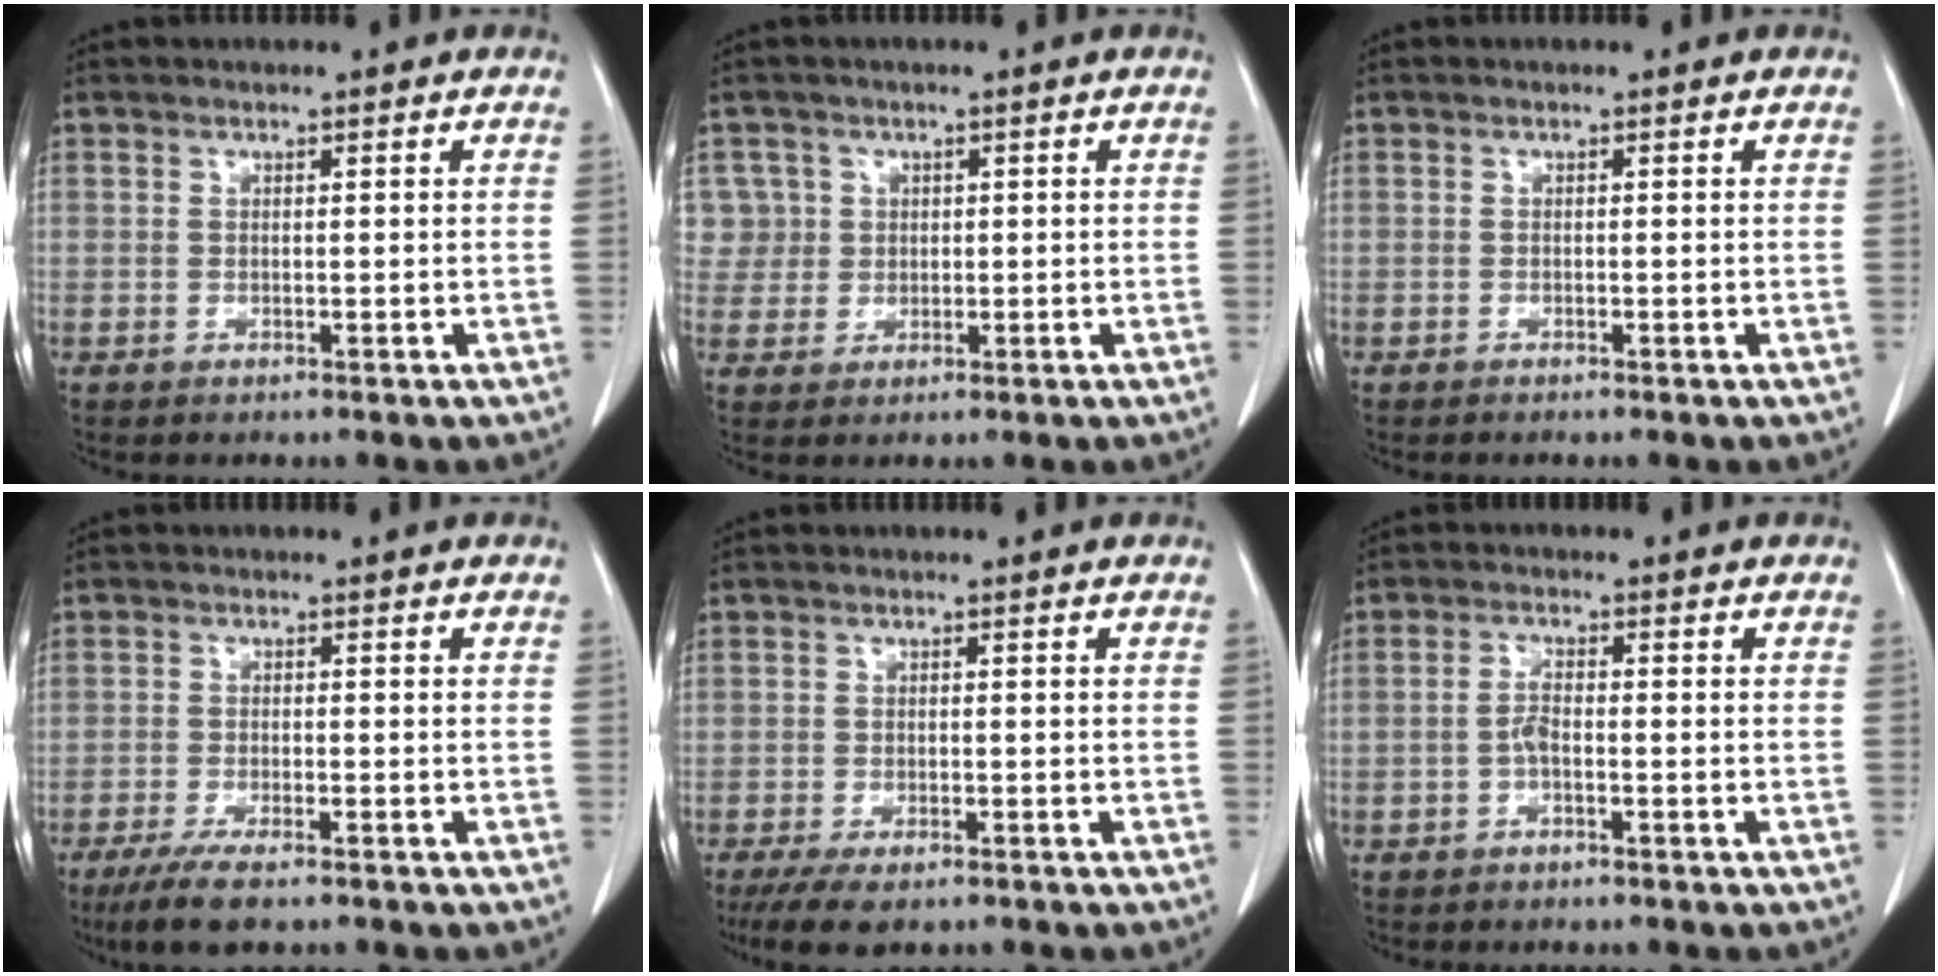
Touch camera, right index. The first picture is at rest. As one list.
[{"total": 4.6, "force": [1.4, 4.3, -0.4], "torque": [0.027, 0.010, 0.029]}, {"total": 0.0}, {"total": 5.9, "force": [-4.2, 1.0, 4.0], "torque": [-0.074, -0.015, -0.069]}, {"total": 5.0, "force": [-3.5, 1.9, 3.0], "torque": [-0.054, -0.011, -0.057]}, {"total": 2.2, "force": [-0.8, 0.6, 1.9], "torque": [-0.039, 0.003, -0.016]}]